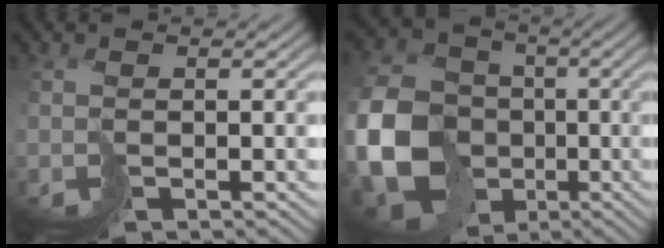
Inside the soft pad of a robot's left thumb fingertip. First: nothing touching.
{"total": 14.5, "force": [-3.2, 12.3, 7.0], "torque": [-0.198, -0.033, -0.061]}